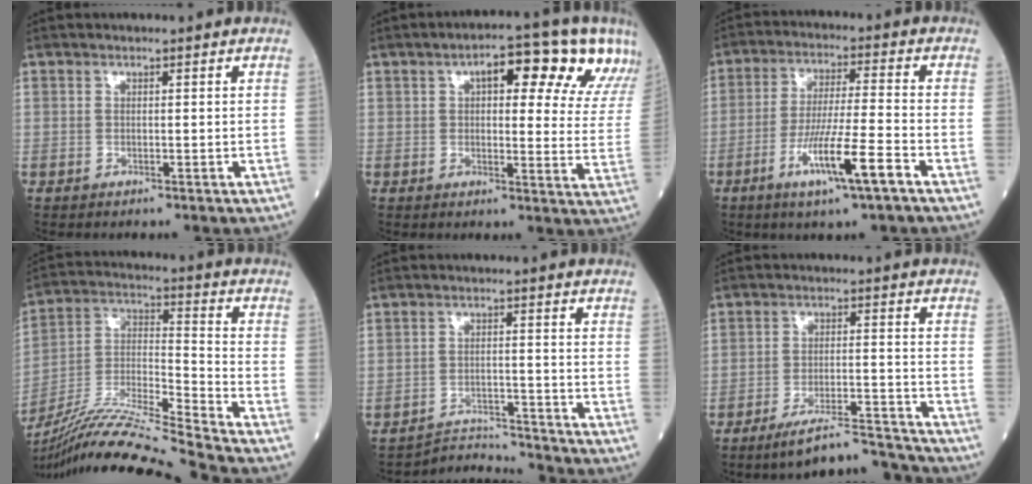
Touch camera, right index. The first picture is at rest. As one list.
[{"total": 15.7, "force": [9.2, 5.1, 11.7], "torque": [-0.141, 0.021, 0.097]}, {"total": 10.2, "force": [-4.9, -0.2, 8.9], "torque": [-0.167, -0.012, -0.087]}, {"total": 18.8, "force": [-17.0, -2.5, 7.5], "torque": [-0.150, -0.003, -0.309]}, {"total": 3.6, "force": [-3.2, -0.5, -1.5], "torque": [0.027, -0.002, -0.049]}, {"total": 8.8, "force": [-8.5, -0.1, 2.4], "torque": [-0.032, 0.009, -0.146]}]